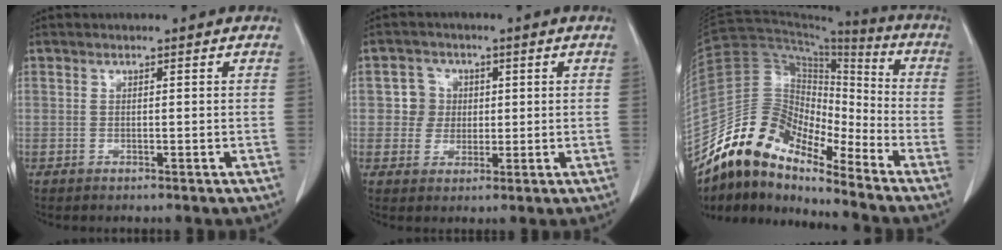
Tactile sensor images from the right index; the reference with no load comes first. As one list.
[{"total": 4.6, "force": [0.7, 4.5, 0.8], "torque": [-0.005, 0.017, 0.016]}, {"total": 15.2, "force": [-12.6, 5.4, 6.6], "torque": [-0.117, 0.054, -0.236]}]